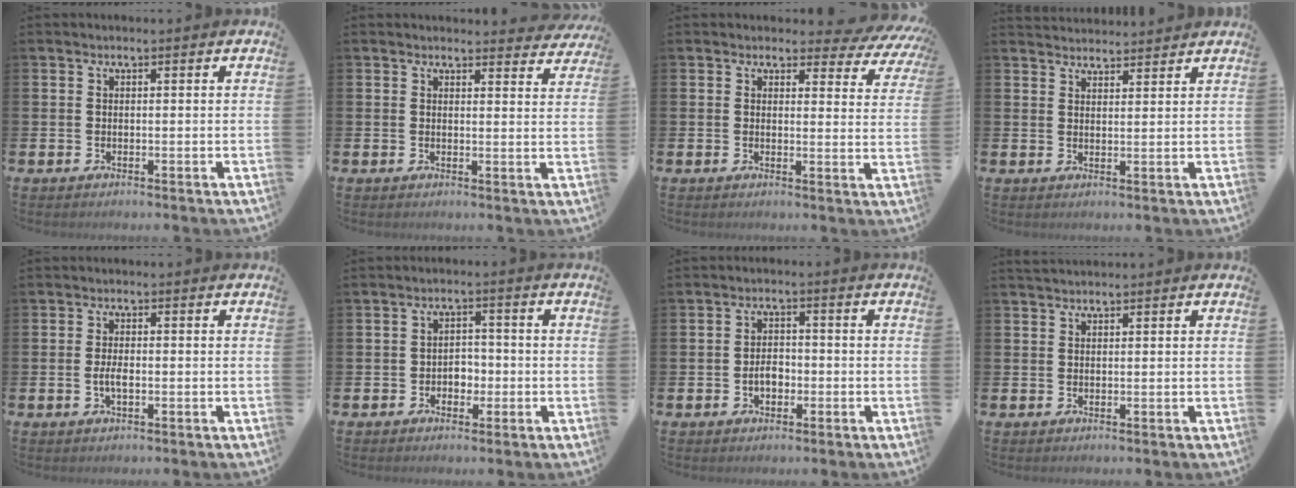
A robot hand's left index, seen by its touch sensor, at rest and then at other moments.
{"total": 2.5, "force": [2.5, 0.3, 0.0], "torque": [0.004, -0.017, 0.043]}
{"total": 2.6, "force": [2.2, 1.4, 0.6], "torque": [-0.006, -0.021, 0.030]}
{"total": 2.9, "force": [2.8, 0.4, -0.2], "torque": [-0.001, -0.016, 0.053]}
{"total": 2.2, "force": [-0.4, 0.9, 2.0], "torque": [-0.036, 0.000, -0.007]}
{"total": 2.5, "force": [-0.9, 2.0, 1.1], "torque": [-0.017, 0.003, -0.024]}
{"total": 2.9, "force": [-0.8, 1.9, 2.0], "torque": [-0.030, 0.000, -0.019]}
{"total": 1.3, "force": [1.2, 0.2, 0.2], "torque": [-0.005, 0.002, 0.024]}